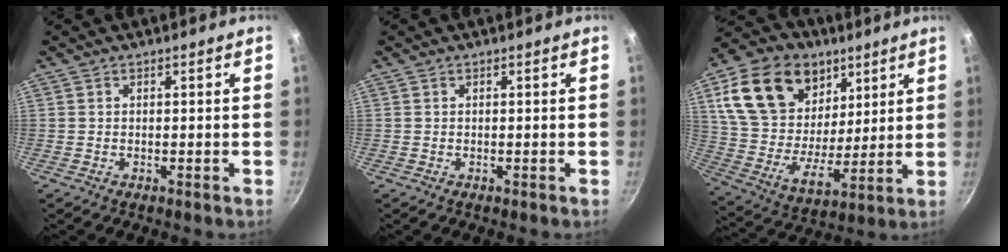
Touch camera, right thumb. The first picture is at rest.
{"total": 0.0}
{"total": 23.7, "force": [10.6, 16.5, 13.4], "torque": [-0.214, -0.037, 0.195]}